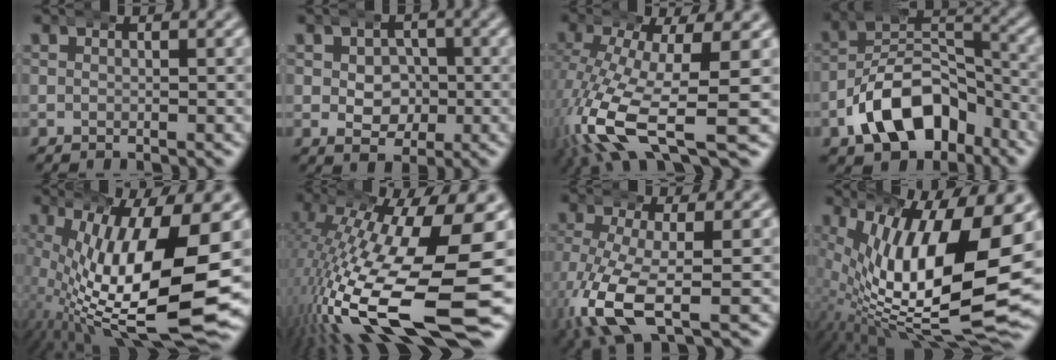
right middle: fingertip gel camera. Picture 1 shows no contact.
{"total": 4.2, "force": [-0.3, 3.7, 1.9], "torque": [-0.020, -0.020, -0.004]}
{"total": 8.1, "force": [-3.5, 2.4, 6.9], "torque": [-0.144, -0.041, -0.037]}
{"total": 8.4, "force": [-4.4, 5.0, 5.0], "torque": [-0.067, -0.005, -0.078]}
{"total": 16.4, "force": [-3.1, 6.6, 14.7], "torque": [-0.250, -0.046, -0.017]}
{"total": 16.2, "force": [-4.8, 5.8, 14.3], "torque": [-0.239, -0.034, -0.055]}
{"total": 6.9, "force": [-2.0, 2.9, 5.9], "torque": [-0.144, -0.037, -0.014]}
{"total": 18.0, "force": [-1.8, 7.8, 16.1], "torque": [-0.261, -0.029, -0.003]}